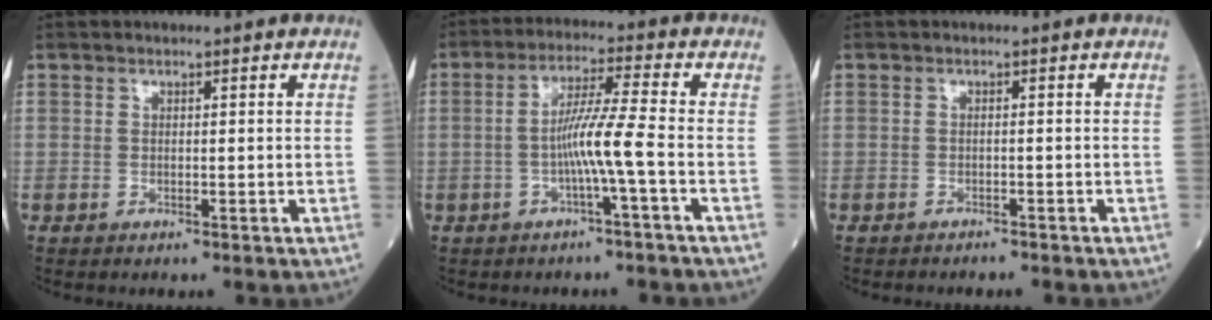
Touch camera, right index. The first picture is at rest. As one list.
[{"total": 6.5, "force": [-1.9, -1.2, 6.1], "torque": [-0.116, 0.009, -0.035]}, {"total": 2.3, "force": [-2.1, 0.5, 0.6], "torque": [-0.011, -0.002, -0.025]}]